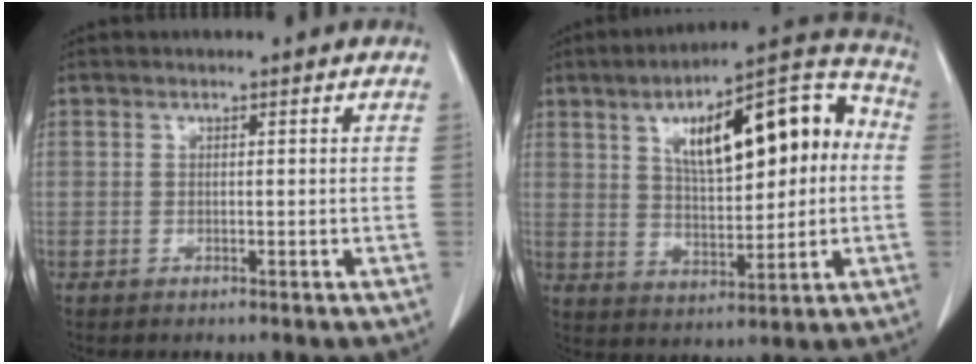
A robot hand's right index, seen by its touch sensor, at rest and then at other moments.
{"total": 18.4, "force": [3.7, 6.2, 16.9], "torque": [-0.248, 0.043, 0.059]}